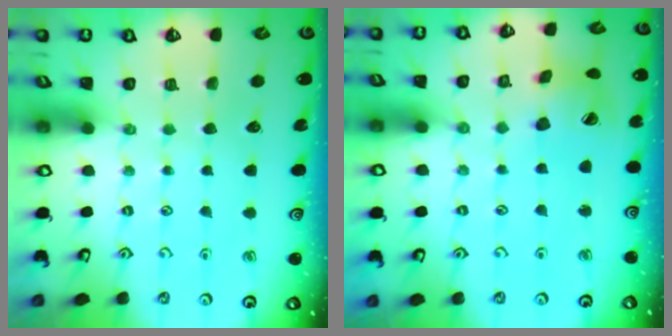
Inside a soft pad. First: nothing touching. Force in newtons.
{"total": 10.3, "press": 10.3, "slide": 1.4}